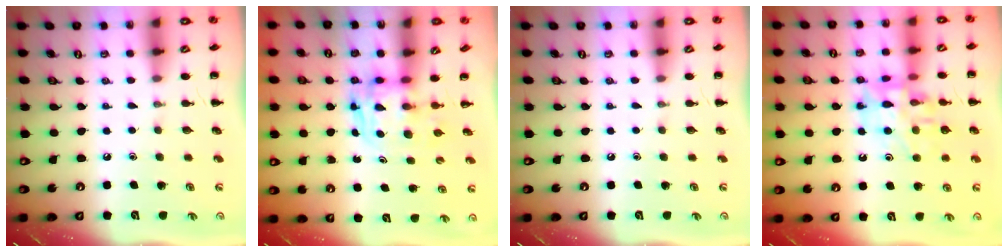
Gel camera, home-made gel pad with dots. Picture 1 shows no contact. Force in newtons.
{"total": 2.7, "press": 2.7, "slide": 0.2}
{"total": 0.0}
{"total": 13.4, "press": 13.3, "slide": 2.0}